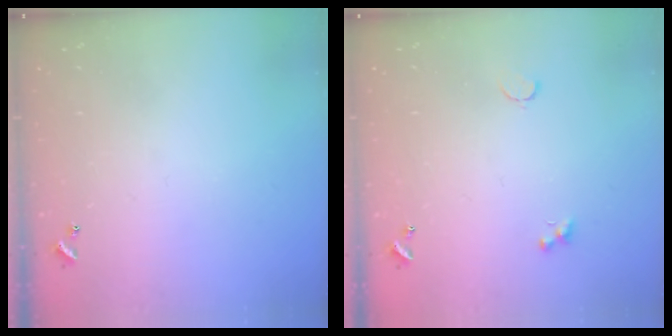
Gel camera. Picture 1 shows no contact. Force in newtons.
{"total": 1.4, "press": 1.3, "slide": 0.5}